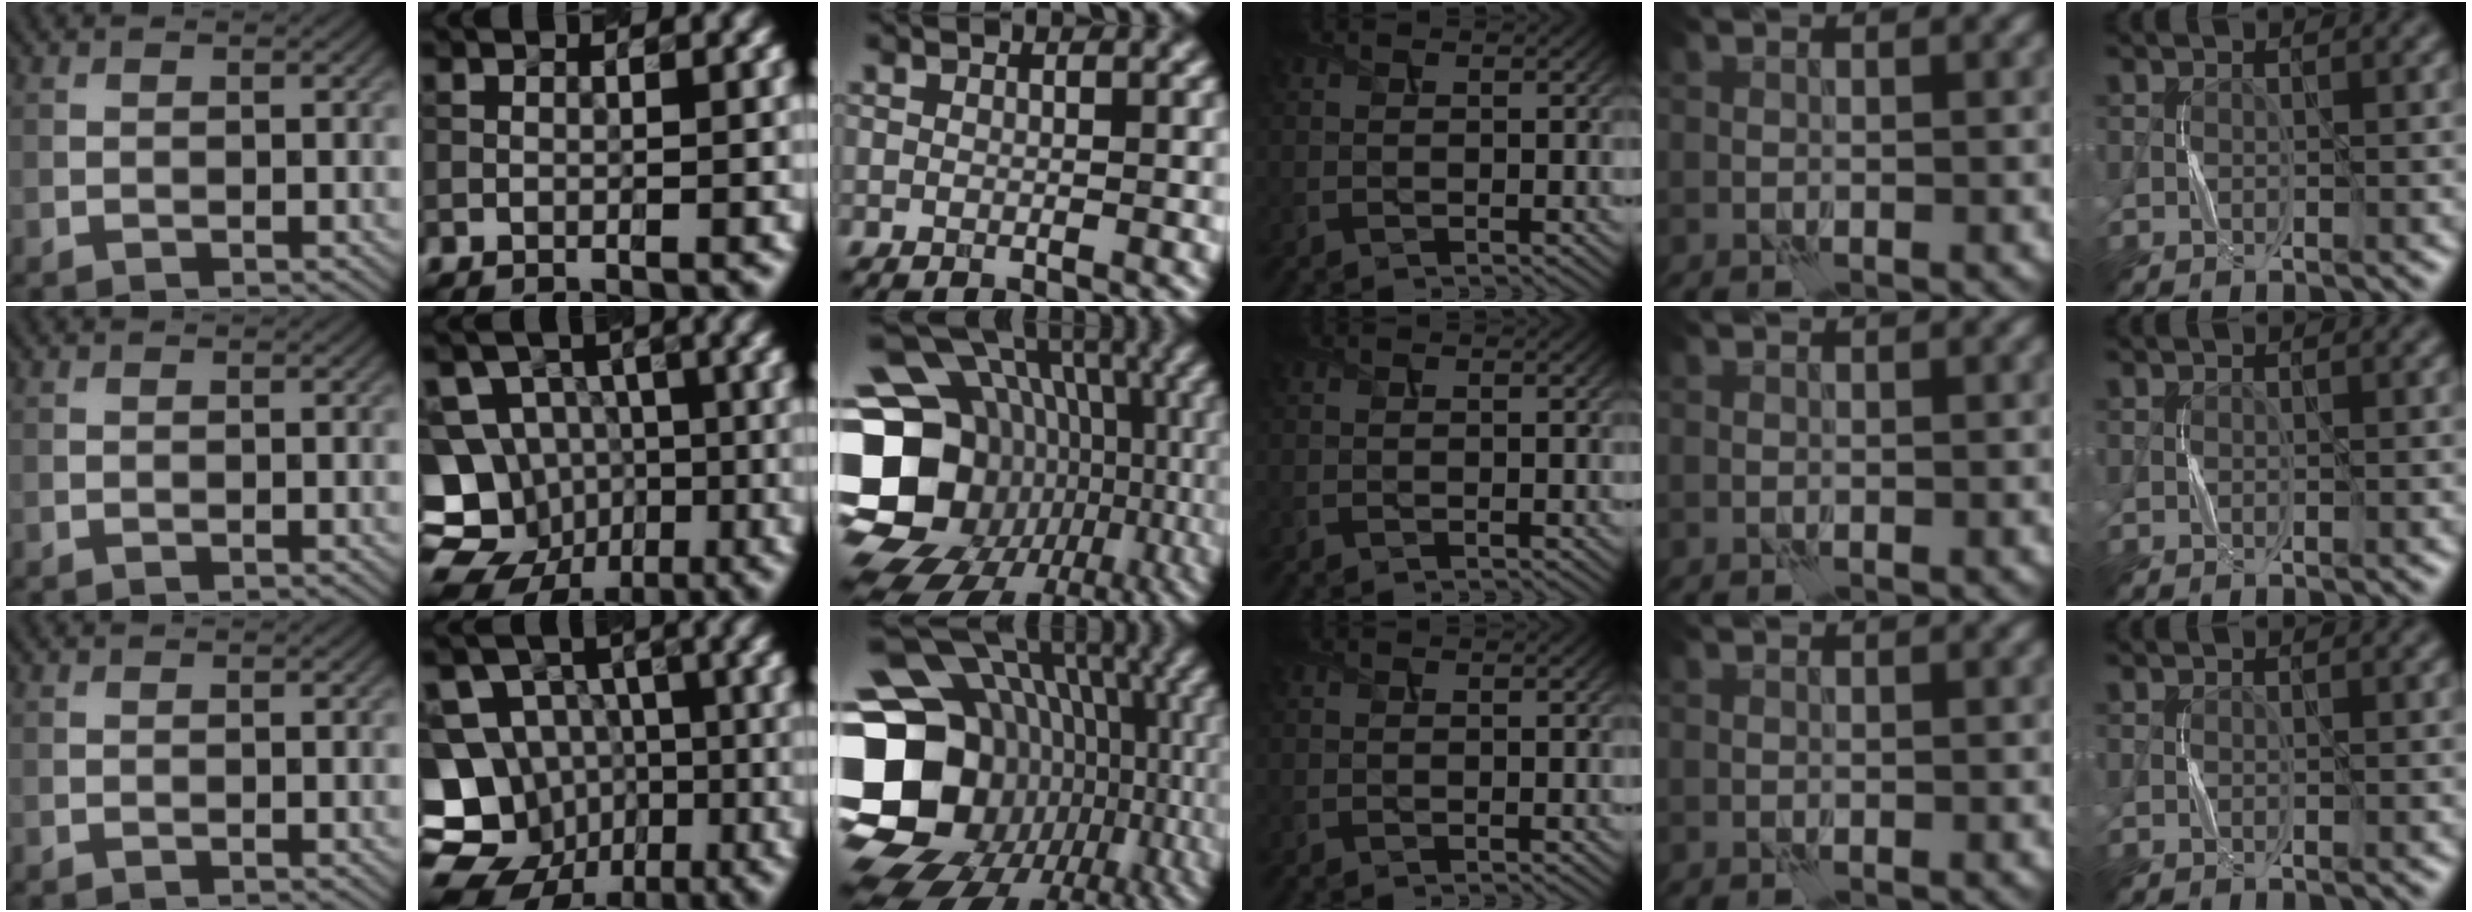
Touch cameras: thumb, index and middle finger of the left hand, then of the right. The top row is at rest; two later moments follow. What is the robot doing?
{"motion": "press", "object": "button"}